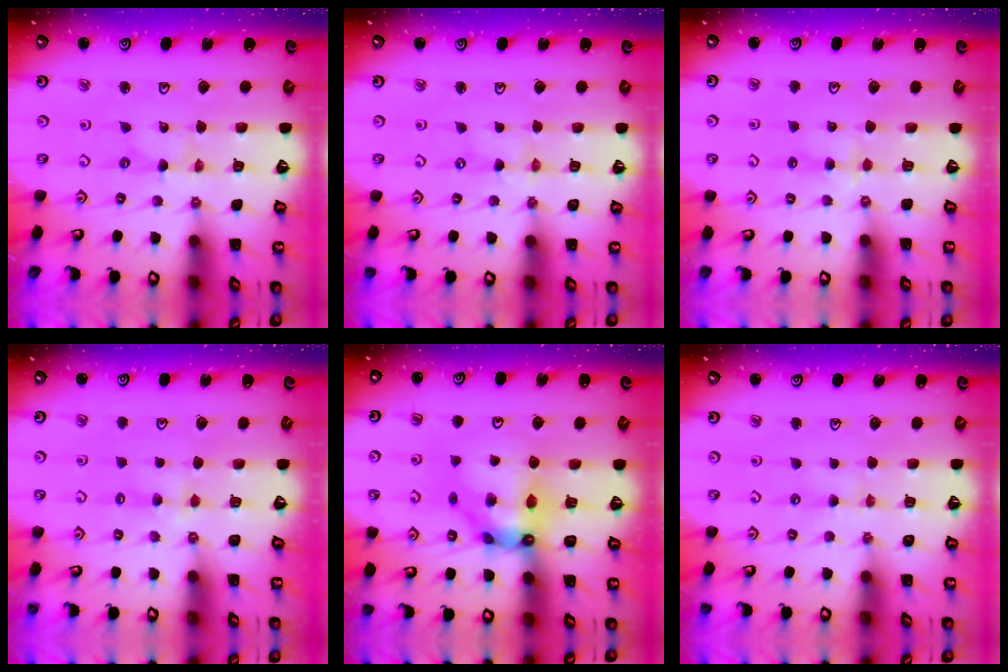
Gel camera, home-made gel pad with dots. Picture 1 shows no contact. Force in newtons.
{"total": 0.0}
{"total": 2.6, "press": 2.5, "slide": 0.4}
{"total": 2.8, "press": 2.8, "slide": 0.4}
{"total": 10.0, "press": 9.9, "slide": 1.4}
{"total": 1.9, "press": 1.9, "slide": 0.3}